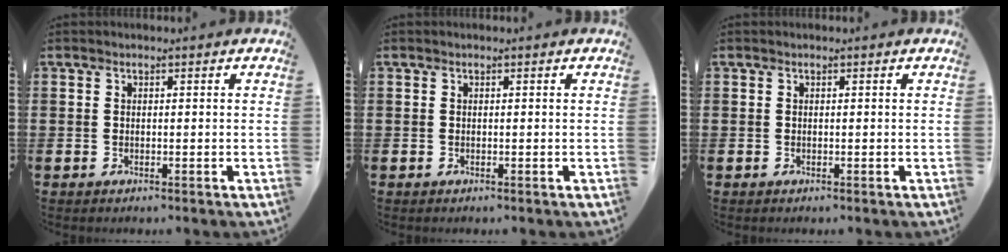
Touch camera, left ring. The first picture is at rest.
{"total": 0.0}
{"total": 0.0}